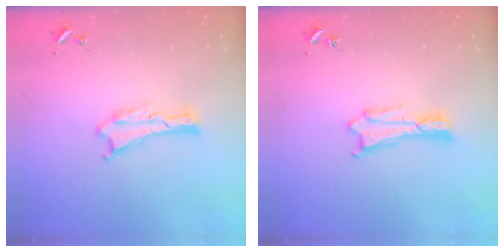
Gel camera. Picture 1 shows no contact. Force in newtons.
{"total": 0.9, "press": 0.9, "slide": 0.2}